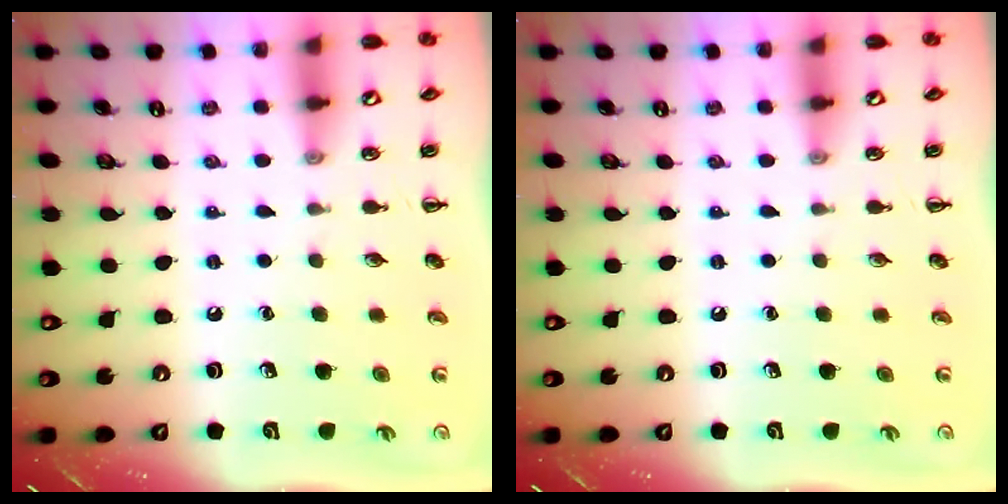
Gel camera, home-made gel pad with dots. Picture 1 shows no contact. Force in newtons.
{"total": 0.0}